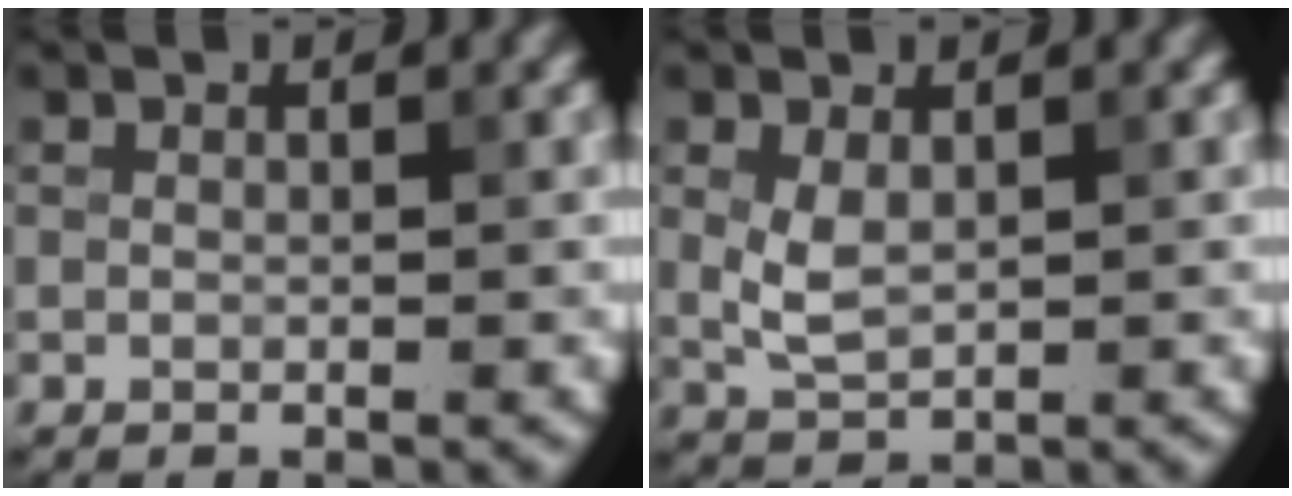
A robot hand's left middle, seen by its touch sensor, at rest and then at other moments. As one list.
[{"total": 2.3, "force": [0.4, 1.4, 1.8], "torque": [-0.045, -0.001, 0.014]}]